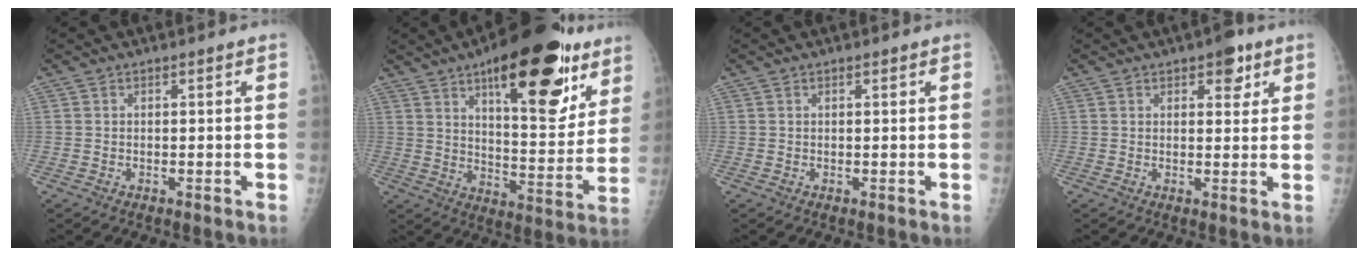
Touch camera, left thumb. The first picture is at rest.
{"total": 25.4, "force": [13.8, 9.6, 19.0], "torque": [-0.229, -0.048, 0.205]}
{"total": 0.5, "force": [0.3, 0.2, 0.4], "torque": [-0.007, 0.000, 0.003]}
{"total": 4.8, "force": [2.6, 2.5, 3.2], "torque": [-0.017, -0.009, 0.029]}